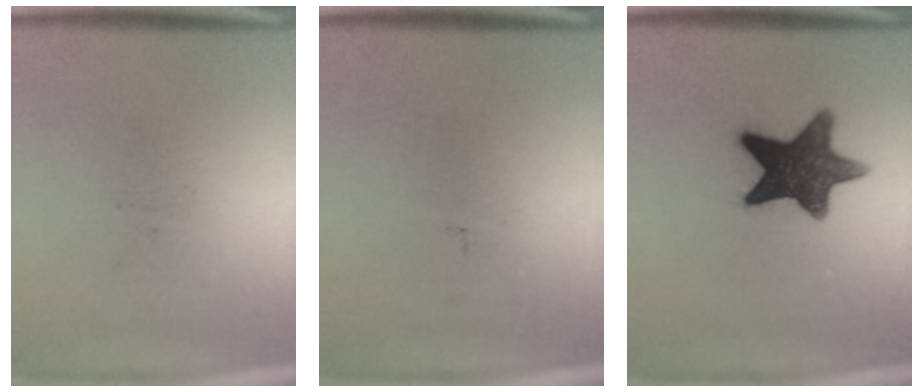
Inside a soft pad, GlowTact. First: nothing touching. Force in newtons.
{"total": 0.0}
{"total": 12.7}